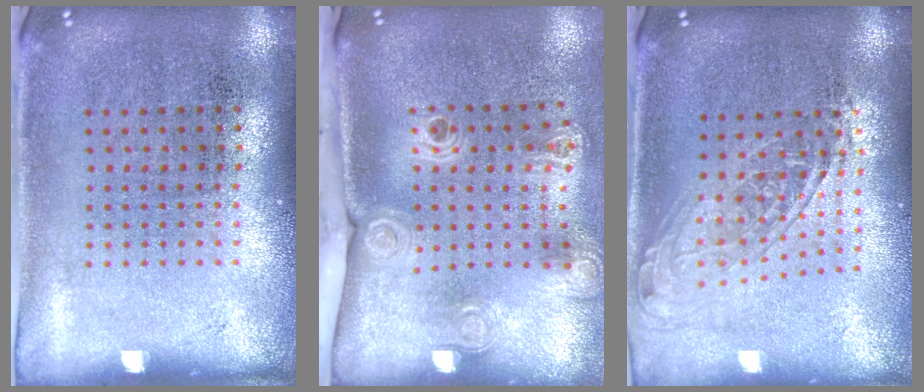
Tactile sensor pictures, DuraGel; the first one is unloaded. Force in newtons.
{"total": 2.2, "press": 1.6, "slide": 1.6}
{"total": 1.5, "press": 1.3, "slide": 0.8}